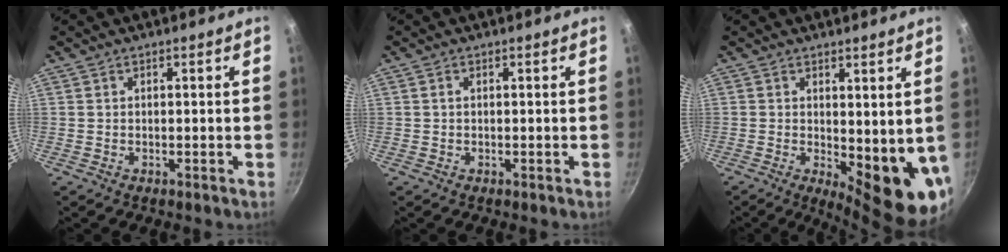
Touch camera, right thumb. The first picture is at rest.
{"total": 0.6, "force": [0.1, 0.4, 0.4], "torque": [-0.007, 0.003, 0.002]}
{"total": 10.9, "force": [0.2, 4.3, 10.0], "torque": [-0.105, -0.022, 0.014]}